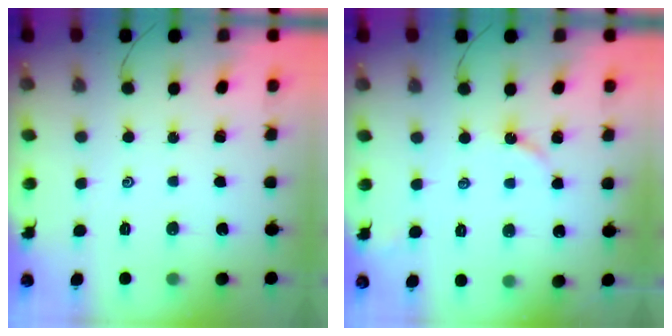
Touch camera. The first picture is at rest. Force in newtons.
{"total": 2.8, "press": 2.8, "slide": 0.3}